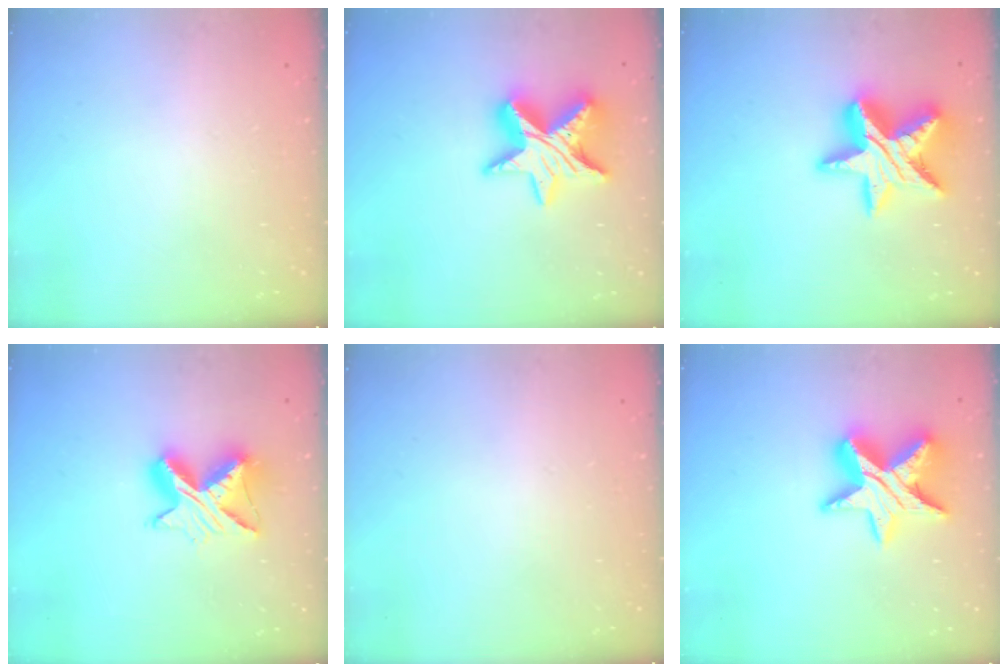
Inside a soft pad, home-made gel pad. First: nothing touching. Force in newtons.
{"total": 14.7, "press": 14.6, "slide": 1.2}
{"total": 19.4, "press": 19.4, "slide": 1.2}
{"total": 10.5, "press": 10.4, "slide": 1.0}
{"total": 0.0}
{"total": 15.4, "press": 15.4, "slide": 1.0}